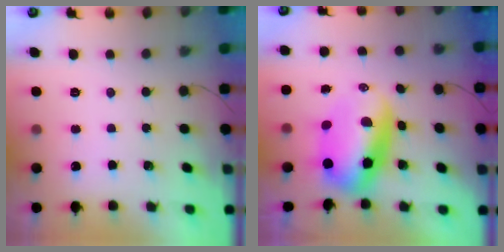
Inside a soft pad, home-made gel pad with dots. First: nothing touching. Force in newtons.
{"total": 9.3, "press": 9.0, "slide": 2.5}